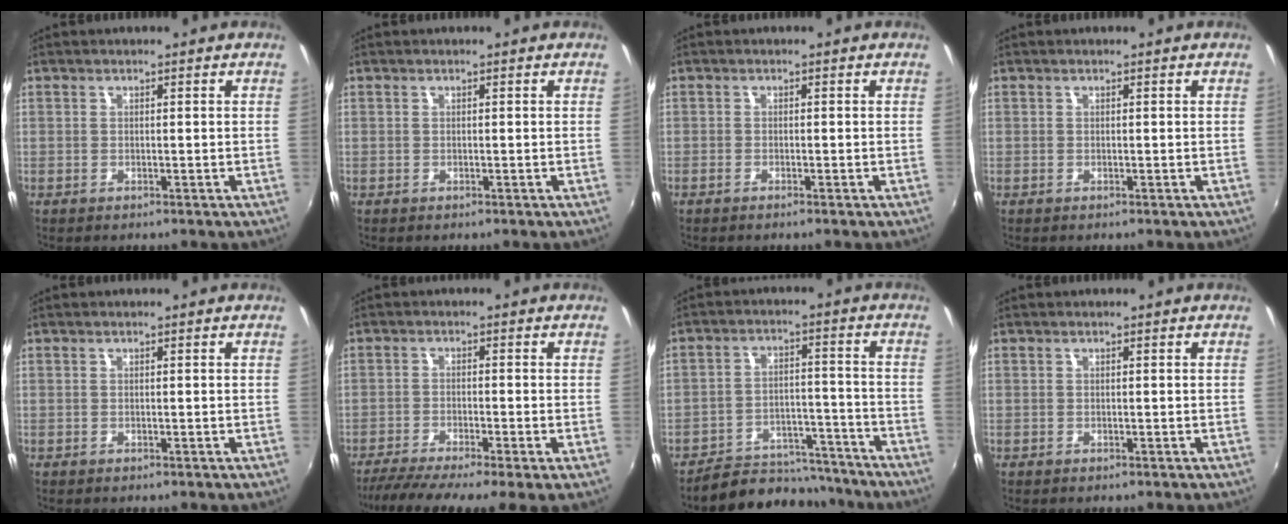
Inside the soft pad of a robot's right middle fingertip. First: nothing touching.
{"total": 0.0}
{"total": 0.8, "force": [-0.7, -0.1, 0.4], "torque": [-0.009, -0.002, -0.015]}
{"total": 0.0}
{"total": 0.0}
{"total": 7.9, "force": [-5.8, 0.0, 5.4], "torque": [-0.111, -0.031, -0.100]}
{"total": 12.1, "force": [-11.0, 4.7, 1.9], "torque": [-0.045, 0.034, -0.148]}
{"total": 0.0}